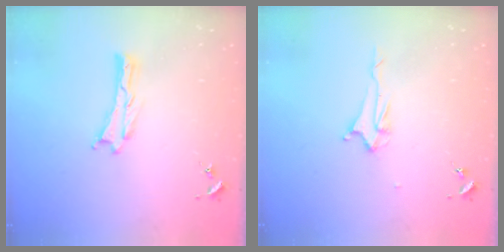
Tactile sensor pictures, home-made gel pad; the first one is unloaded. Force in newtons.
{"total": 2.2, "press": 2.2, "slide": 0.3}